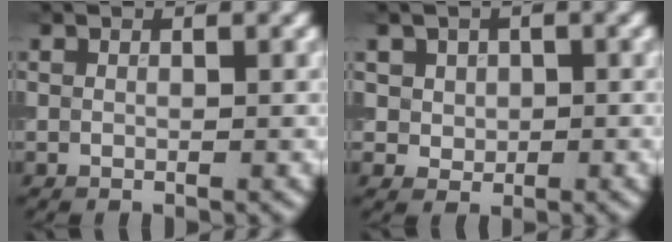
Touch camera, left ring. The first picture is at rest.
{"total": 3.1, "force": [1.1, 2.7, 1.2], "torque": [-0.025, 0.002, 0.024]}